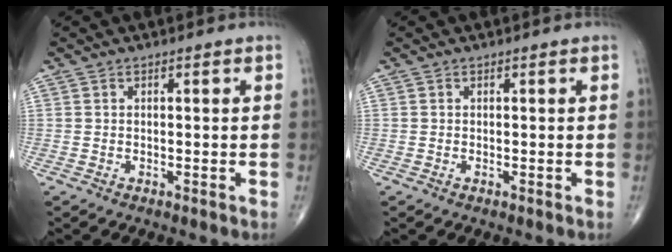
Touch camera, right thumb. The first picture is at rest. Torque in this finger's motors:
{"motor_torque": [0.16, 0.08, -0.07, -0.18, 0.01]}